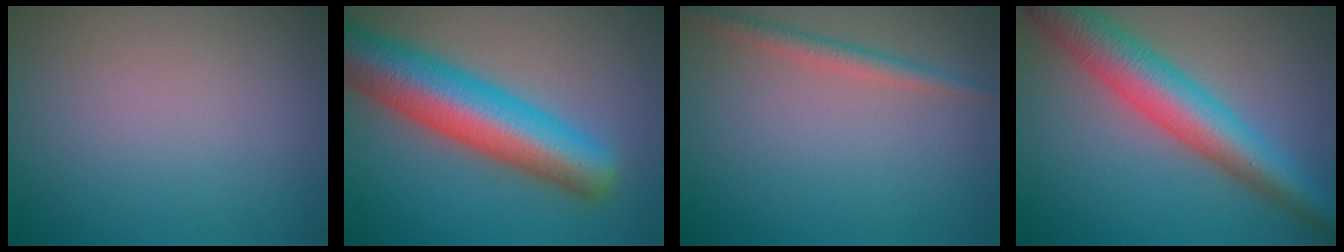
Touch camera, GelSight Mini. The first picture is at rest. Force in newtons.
{"total": 10.2, "press": 10.2, "slide": 0.4}
{"total": 1.8, "press": 1.8, "slide": 0.1}
{"total": 7.2, "press": 7.2, "slide": 0.1}